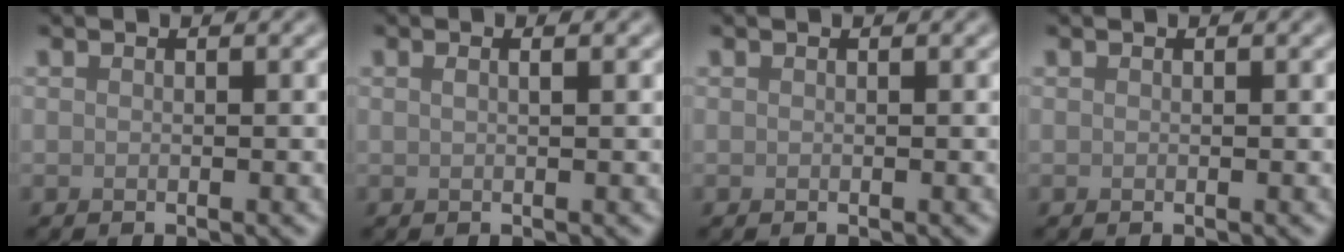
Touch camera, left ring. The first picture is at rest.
{"total": 1.4, "force": [0.6, 0.5, 1.1], "torque": [-0.009, -0.002, 0.002]}
{"total": 0.0}
{"total": 0.0}